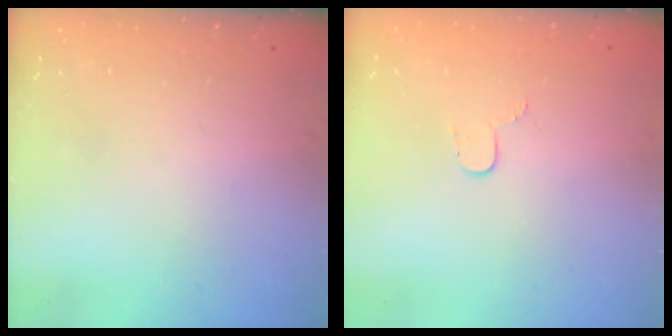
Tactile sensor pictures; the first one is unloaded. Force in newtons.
{"total": 3.4, "press": 3.4, "slide": 0.4}